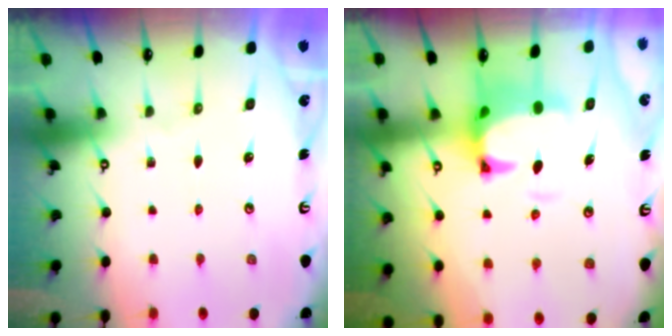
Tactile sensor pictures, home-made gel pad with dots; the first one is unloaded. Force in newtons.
{"total": 2.8, "press": 2.6, "slide": 1.2}